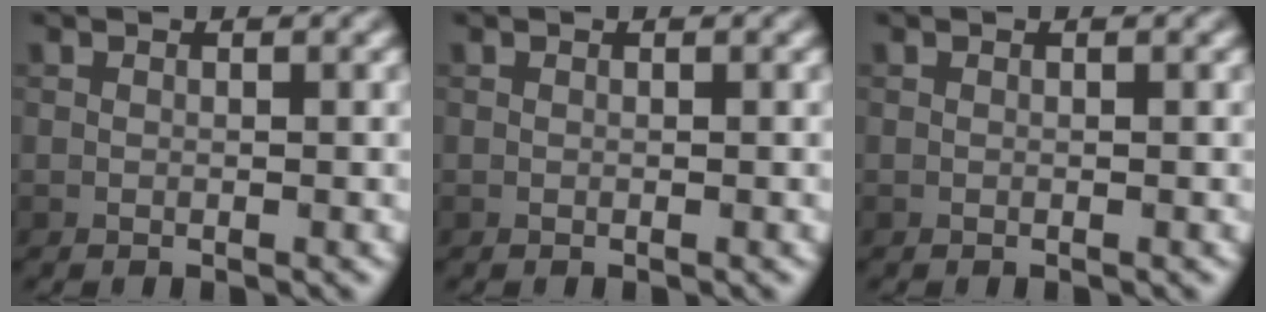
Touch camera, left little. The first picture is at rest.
{"total": 0.0}
{"total": 0.0}